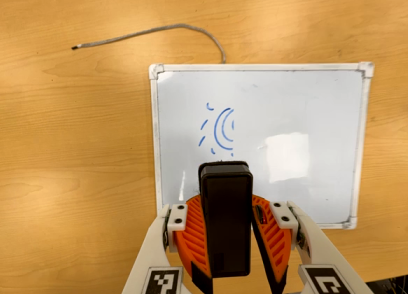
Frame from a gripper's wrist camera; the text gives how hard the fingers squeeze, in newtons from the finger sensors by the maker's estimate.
{"total": 9.4, "left": 9.0, "right": 9.8}